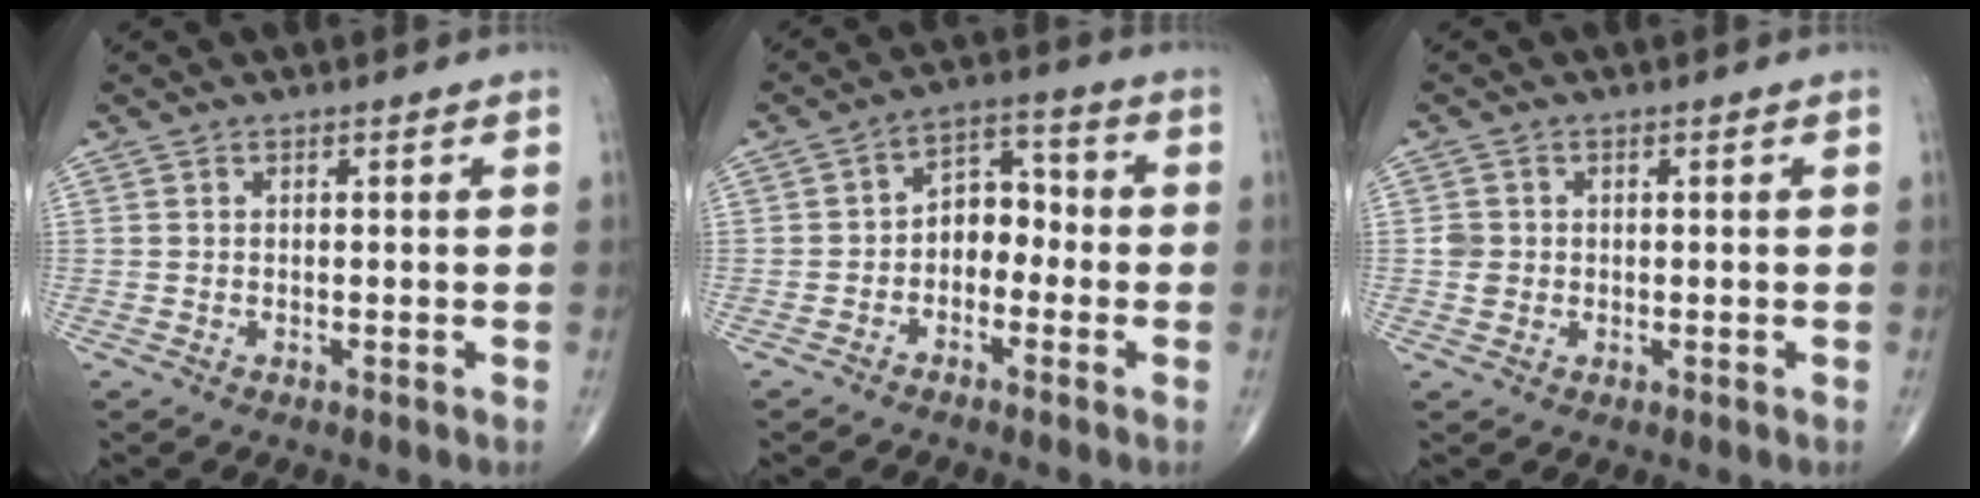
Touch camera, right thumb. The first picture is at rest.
{"total": 6.6, "force": [-1.6, 4.8, 4.3], "torque": [-0.035, 0.039, -0.044]}
{"total": 2.2, "force": [-0.1, 2.1, 0.7], "torque": [0.000, 0.005, 0.000]}